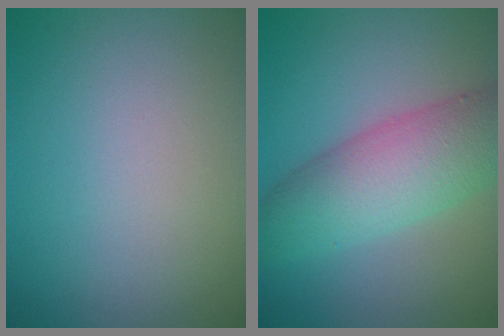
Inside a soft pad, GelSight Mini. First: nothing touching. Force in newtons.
{"total": 7.3, "press": 7.3, "slide": 0.2}